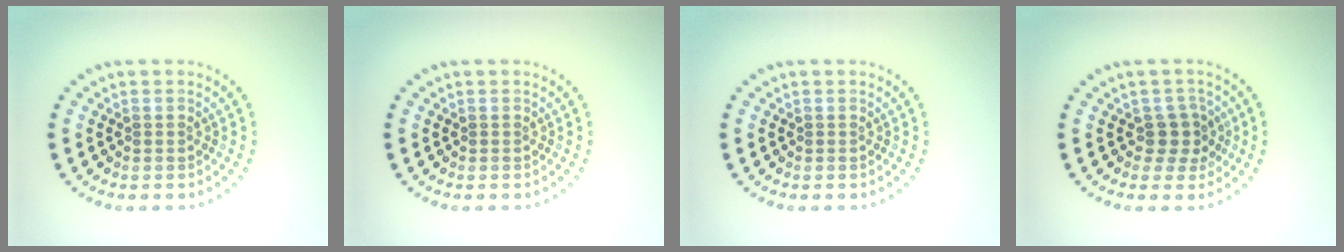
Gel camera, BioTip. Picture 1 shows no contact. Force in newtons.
{"total": 0.0}
{"total": 0.0}
{"total": 2.2, "press": 1.9, "slide": 1.2}